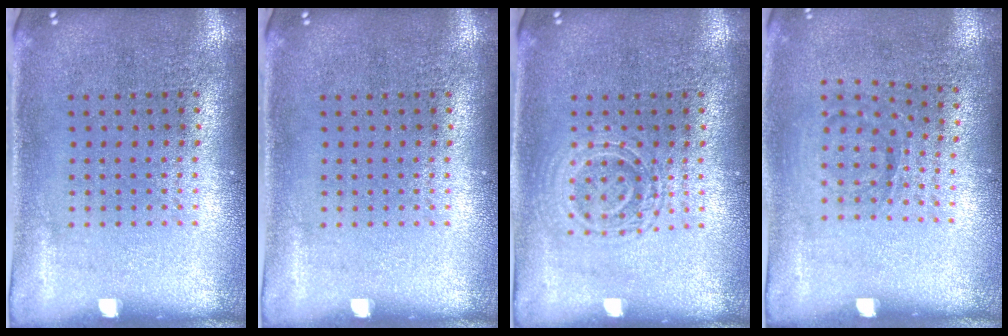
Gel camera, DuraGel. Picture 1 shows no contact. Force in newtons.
{"total": 0.0}
{"total": 2.3, "press": 2.2, "slide": 0.5}
{"total": 1.0, "press": 0.7, "slide": 0.7}